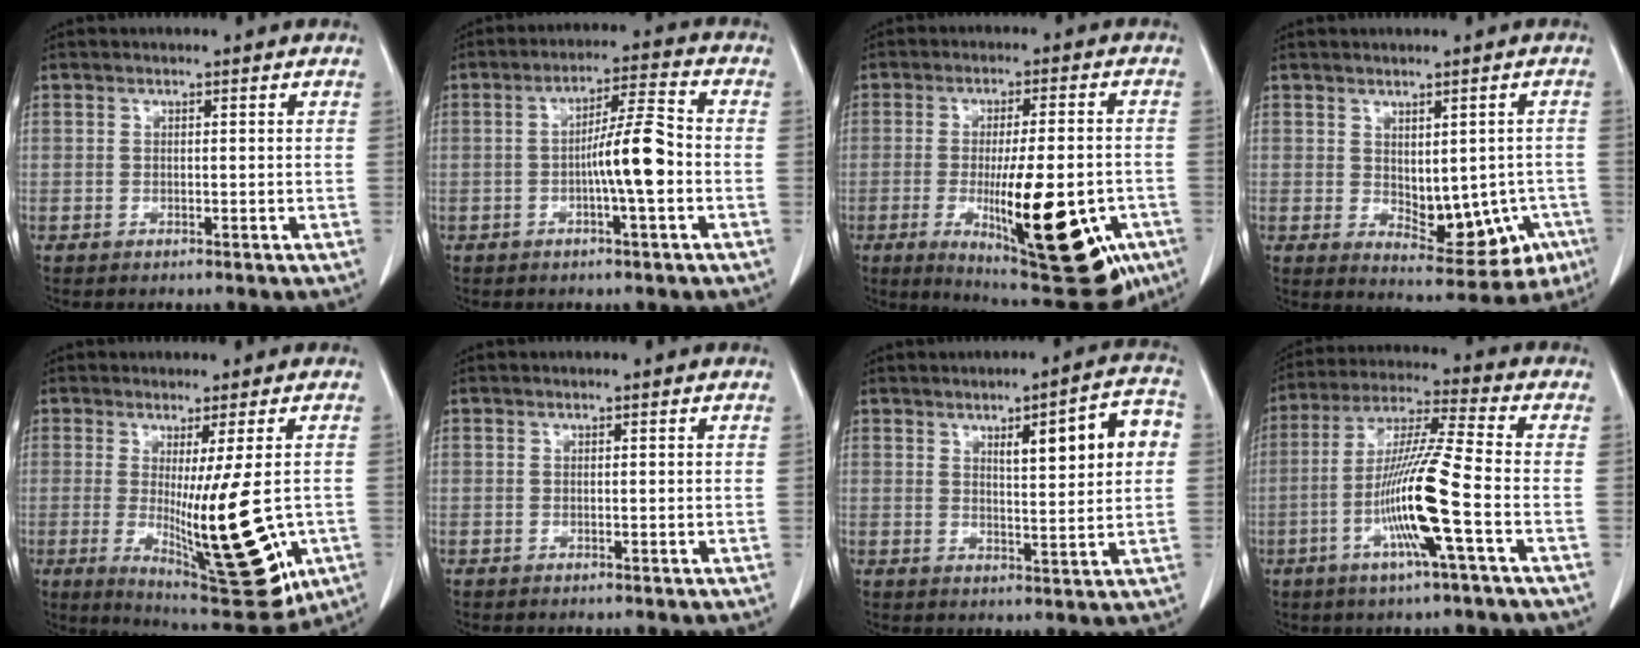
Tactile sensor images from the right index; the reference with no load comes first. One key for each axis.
{"total": 7.8, "fx": -1.6, "fy": 0.3, "fz": 7.7, "tx": -0.132, "ty": 0.012, "tz": -0.030}
{"total": 19.9, "fx": -6.9, "fy": 4.7, "fz": 18.1, "tx": -0.226, "ty": -0.019, "tz": -0.083}
{"total": 9.8, "fx": -2.1, "fy": 5.4, "fz": 7.9, "tx": -0.085, "ty": 0.003, "tz": -0.010}
{"total": 16.1, "fx": -2.5, "fy": 2.3, "fz": 15.7, "tx": -0.233, "ty": -0.045, "tz": -0.023}
{"total": 0.0}
{"total": 9.7, "fx": 2.6, "fy": 1.6, "fz": 9.2, "tx": -0.128, "ty": 0.017, "tz": 0.037}
{"total": 13.2, "fx": -4.0, "fy": -0.7, "fz": 12.6, "tx": -0.248, "ty": -0.006, "tz": -0.083}